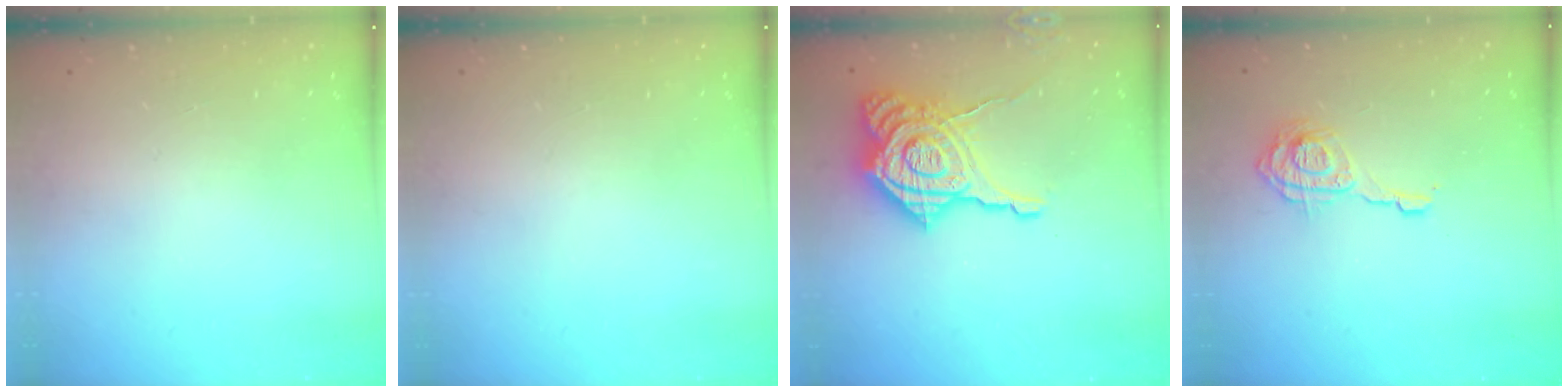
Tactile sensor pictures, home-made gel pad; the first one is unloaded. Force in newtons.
{"total": 0.0}
{"total": 20.6, "press": 20.5, "slide": 1.6}
{"total": 10.3, "press": 10.3, "slide": 1.0}